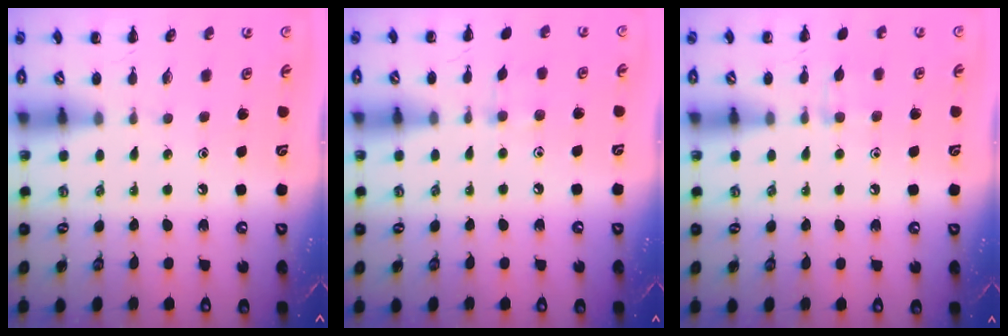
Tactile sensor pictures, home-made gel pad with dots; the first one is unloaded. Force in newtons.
{"total": 5.8, "press": 5.5, "slide": 1.9}
{"total": 7.2, "press": 6.8, "slide": 2.5}